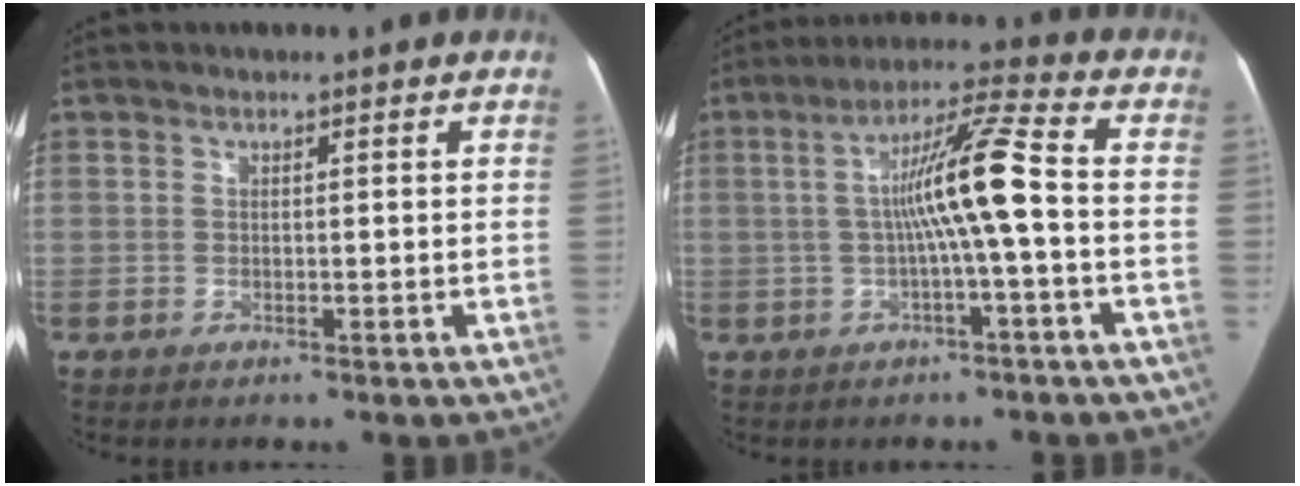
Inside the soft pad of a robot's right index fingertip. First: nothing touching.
{"total": 9.7, "force": [-0.7, -0.7, 9.7], "torque": [-0.172, 0.020, -0.017]}